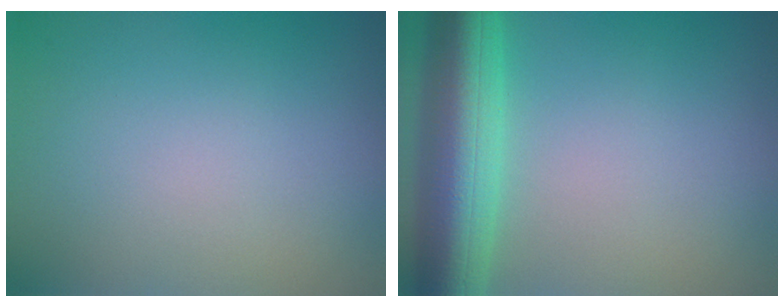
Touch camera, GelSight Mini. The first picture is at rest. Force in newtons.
{"total": 8.8, "press": 8.8, "slide": 0.4}